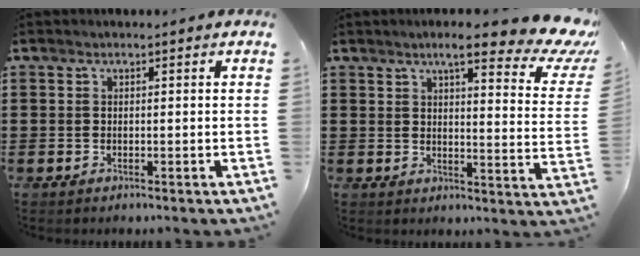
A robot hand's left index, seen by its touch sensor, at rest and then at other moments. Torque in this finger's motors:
{"motor_torque": [0.82, -0.76, 0.30, 0.05]}